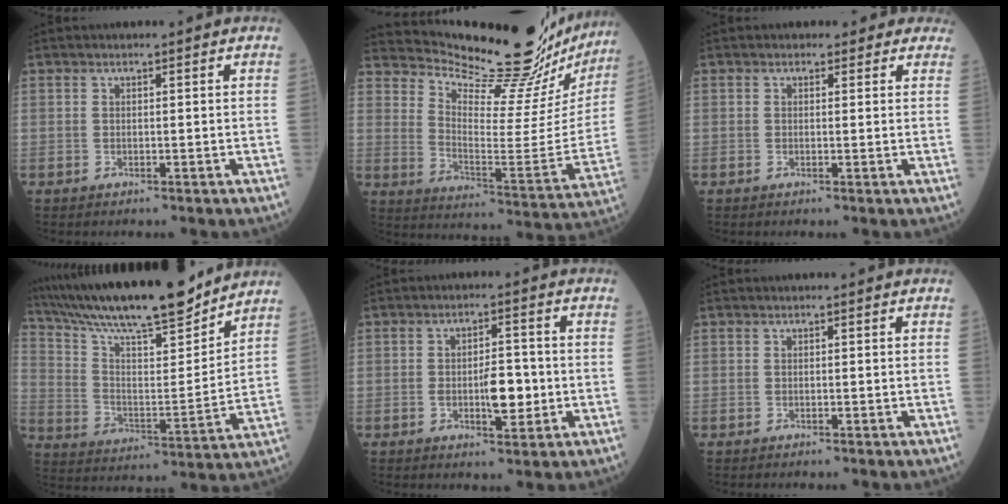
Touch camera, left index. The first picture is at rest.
{"total": 26.0, "force": [24.3, 2.3, 8.9], "torque": [-0.145, -0.121, 0.315]}
{"total": 3.2, "force": [2.6, 1.8, 0.2], "torque": [0.018, -0.007, 0.010]}
{"total": 21.0, "force": [18.2, 2.1, 10.3], "torque": [-0.185, -0.002, 0.299]}
{"total": 5.4, "force": [-1.1, 1.9, 5.0], "torque": [-0.077, -0.003, -0.017]}
{"total": 0.0}